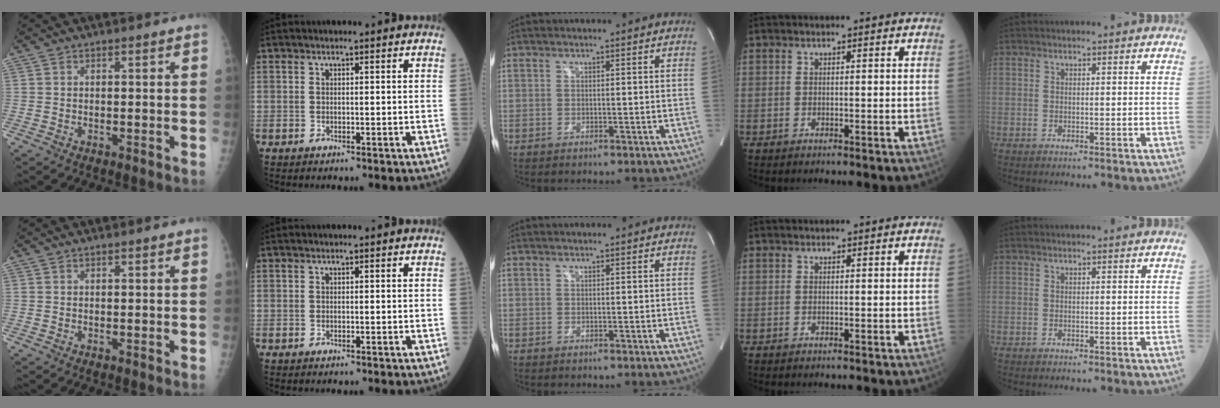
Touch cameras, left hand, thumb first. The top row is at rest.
{}